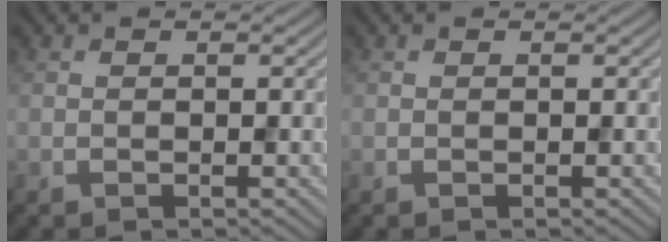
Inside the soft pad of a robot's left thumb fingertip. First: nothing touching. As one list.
[{"total": 0.0}]